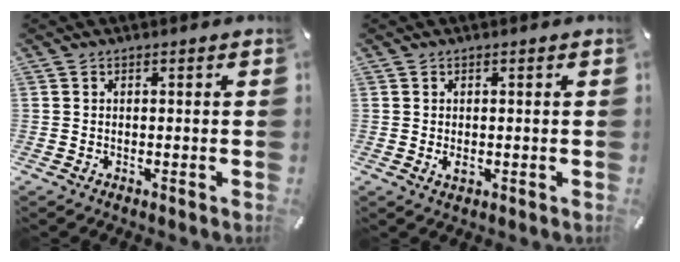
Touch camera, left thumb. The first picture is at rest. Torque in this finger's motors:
{"motor_torque": [0.38, 0.45, 0.00, -0.21, 0.00]}